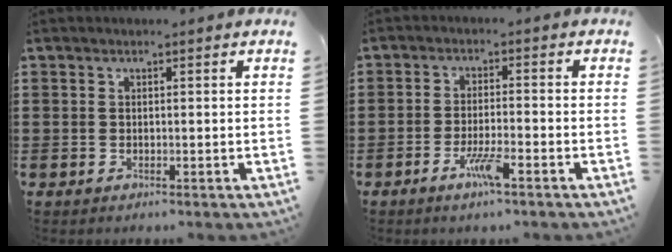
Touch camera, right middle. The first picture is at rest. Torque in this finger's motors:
{"motor_torque": [1.17, -0.34, 0.15, 0.10]}